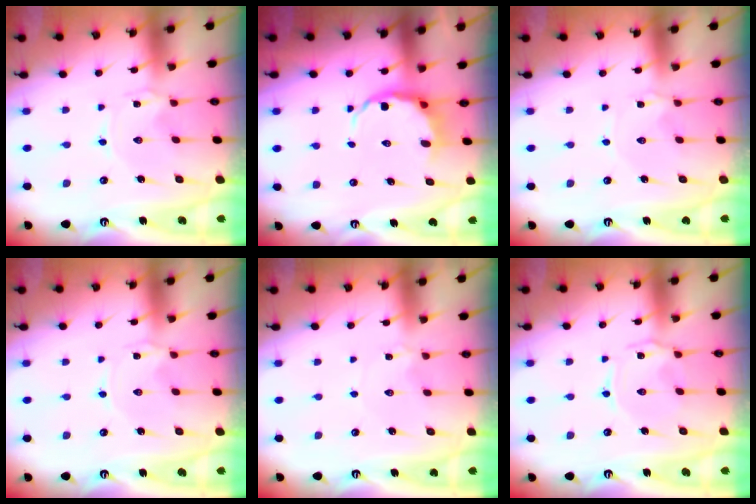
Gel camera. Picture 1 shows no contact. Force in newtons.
{"total": 6.0, "press": 5.5, "slide": 2.3}
{"total": 1.3, "press": 1.3, "slide": 0.3}
{"total": 0.0}
{"total": 1.0, "press": 1.0, "slide": 0.2}
{"total": 1.4, "press": 1.3, "slide": 0.5}